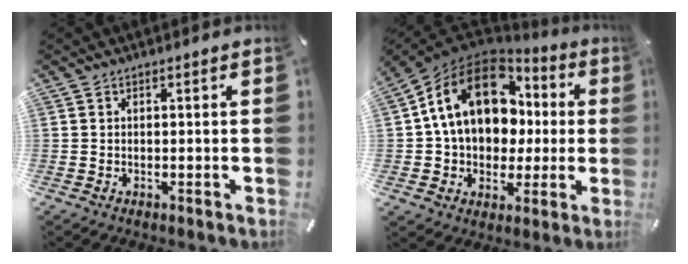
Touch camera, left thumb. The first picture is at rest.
{"total": 17.6, "force": [4.3, 13.5, 10.6], "torque": [-0.203, -0.009, 0.080]}